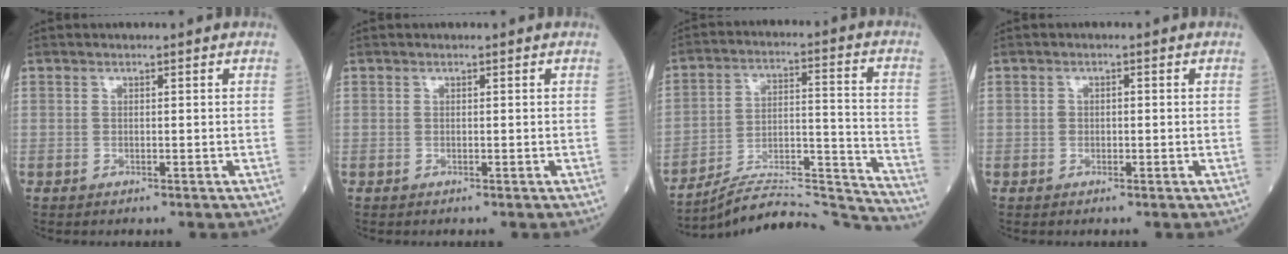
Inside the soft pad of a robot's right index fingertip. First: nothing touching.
{"total": 0.0}
{"total": 20.1, "force": [-19.8, -0.9, 3.5], "torque": [-0.052, 0.028, -0.302]}
{"total": 0.9, "force": [-0.1, 0.8, 0.5], "torque": [-0.010, 0.004, -0.003]}